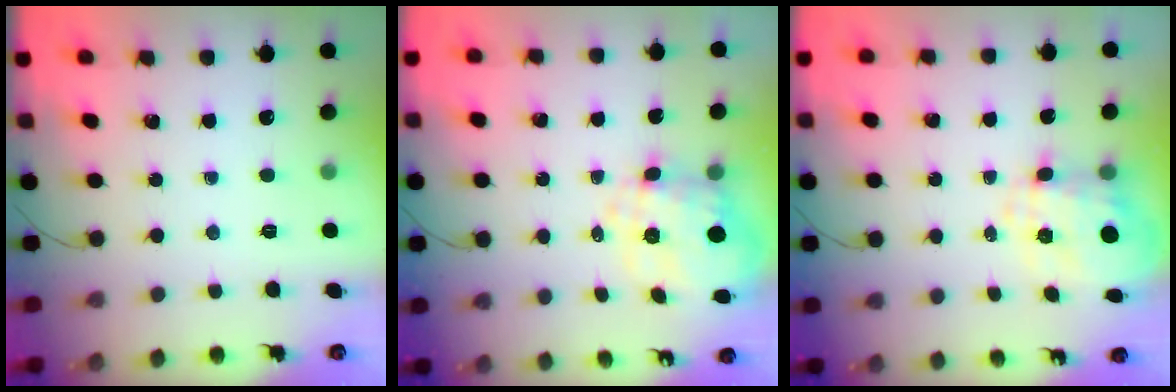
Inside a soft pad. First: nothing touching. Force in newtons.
{"total": 3.8, "press": 3.0, "slide": 2.3}
{"total": 7.3, "press": 7.1, "slide": 1.5}